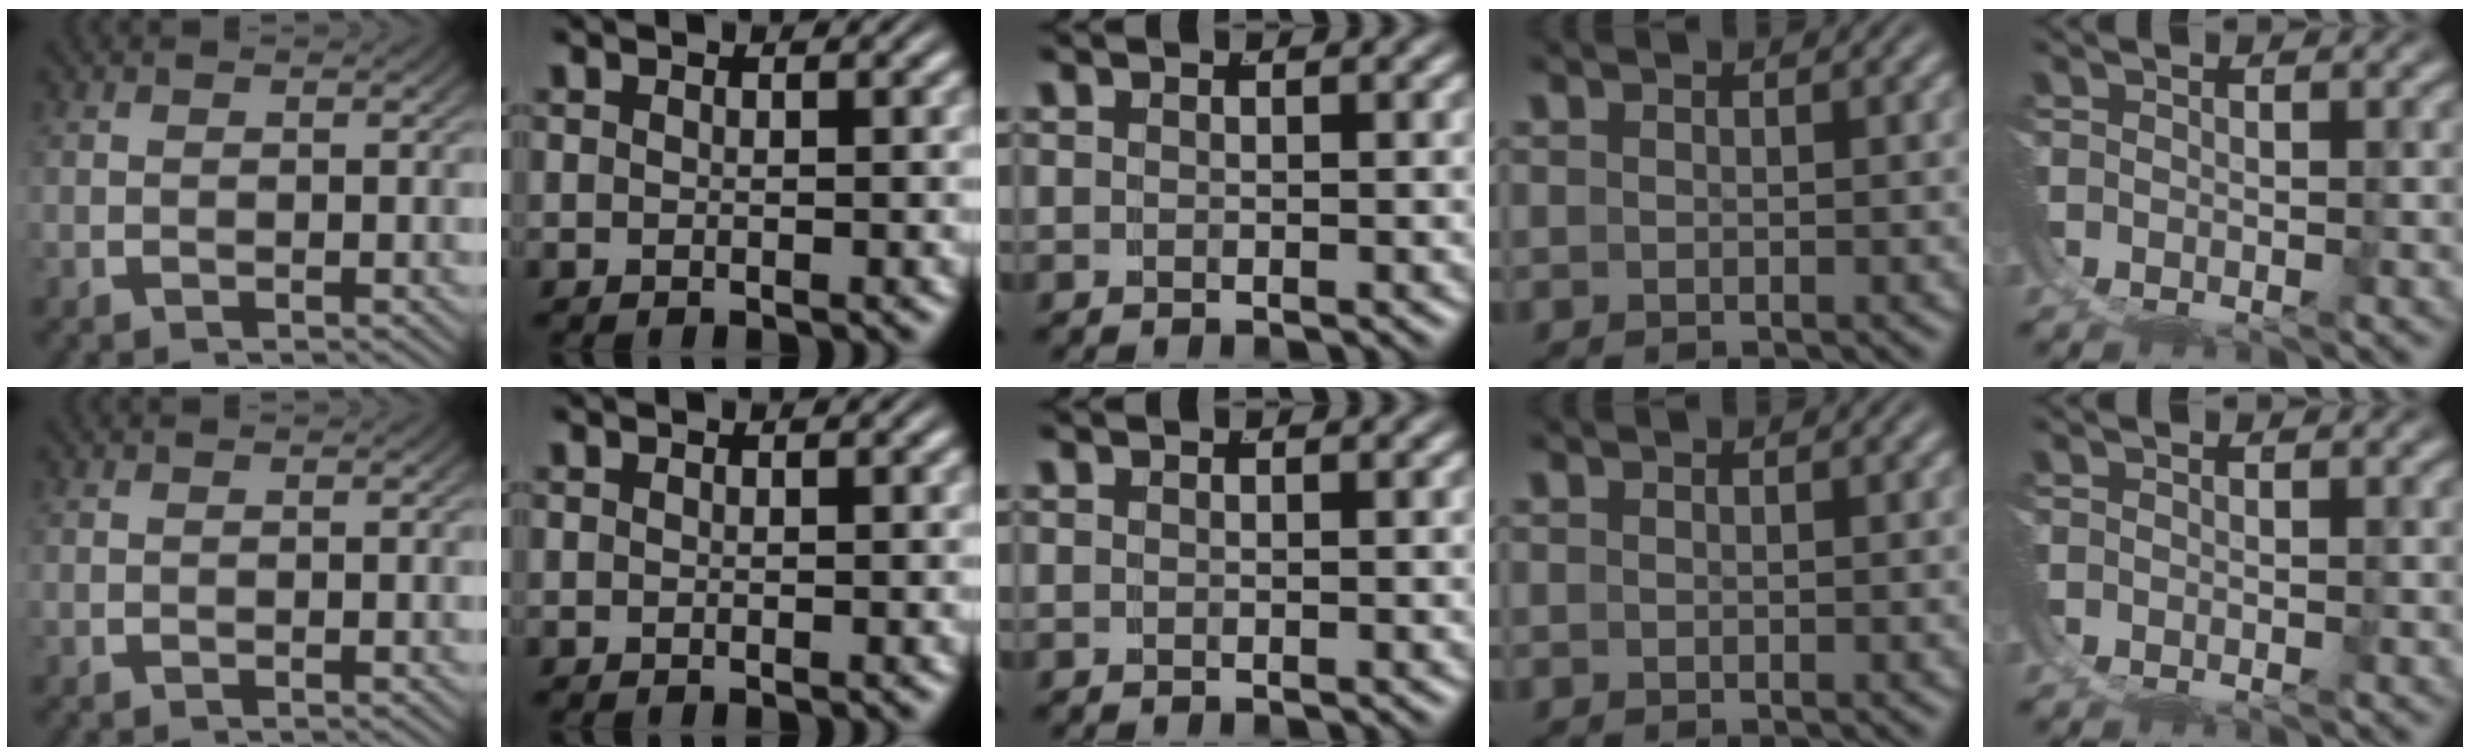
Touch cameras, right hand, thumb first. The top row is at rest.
{}